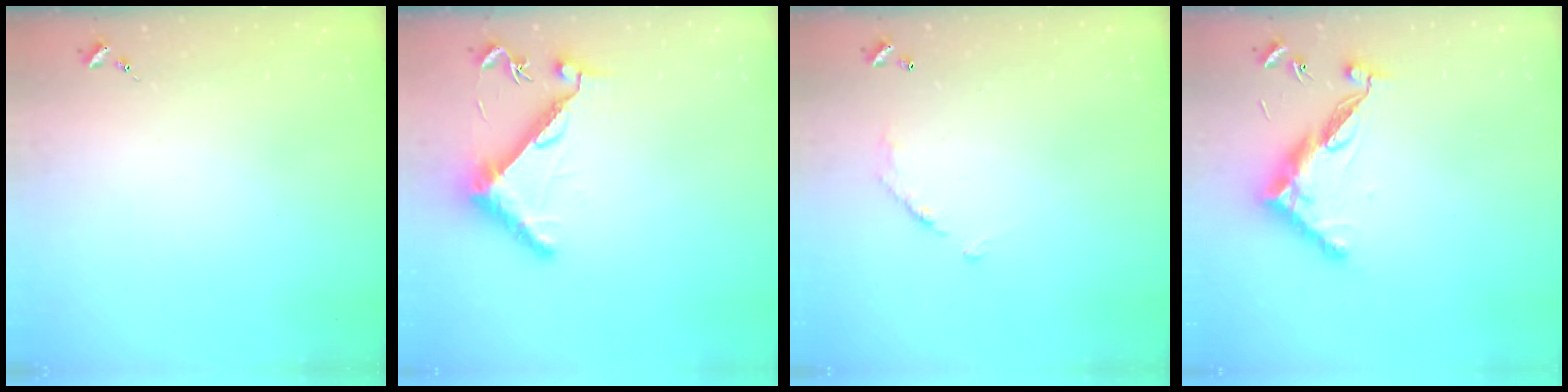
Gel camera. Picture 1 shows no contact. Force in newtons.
{"total": 8.6, "press": 8.6, "slide": 0.7}
{"total": 6.5, "press": 6.5, "slide": 0.4}
{"total": 12.4, "press": 12.4, "slide": 0.2}